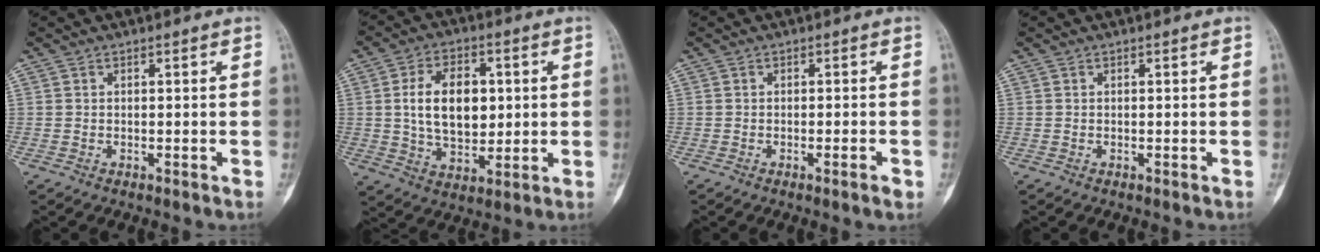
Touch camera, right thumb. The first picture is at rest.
{"total": 13.0, "force": [1.7, 8.1, 10.0], "torque": [-0.141, -0.005, 0.032]}
{"total": 2.0, "force": [-1.0, 0.1, 1.7], "torque": [-0.030, -0.002, -0.015]}
{"total": 0.0}